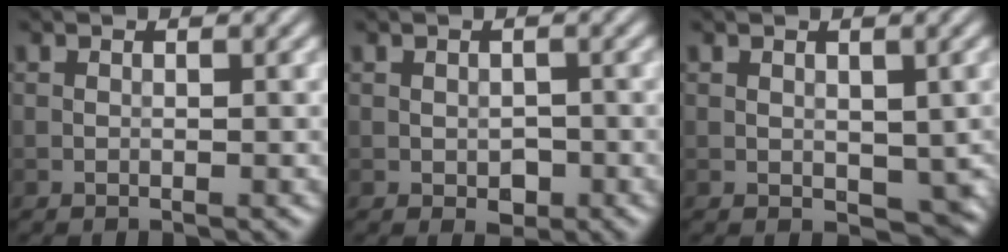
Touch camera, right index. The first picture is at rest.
{"total": 1.4, "force": [-0.4, 1.0, 0.9], "torque": [-0.013, -0.006, -0.004]}
{"total": 3.7, "force": [-0.1, 2.6, 2.7], "torque": [-0.038, -0.013, 0.007]}